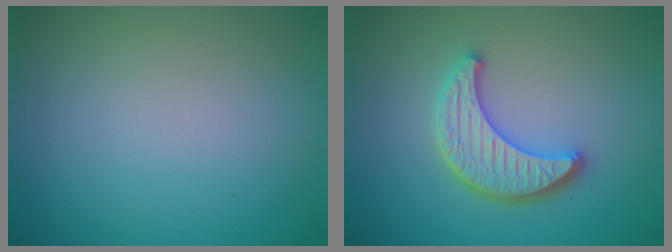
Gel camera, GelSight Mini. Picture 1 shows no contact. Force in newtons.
{"total": 4.1, "press": 3.6, "slide": 1.9}